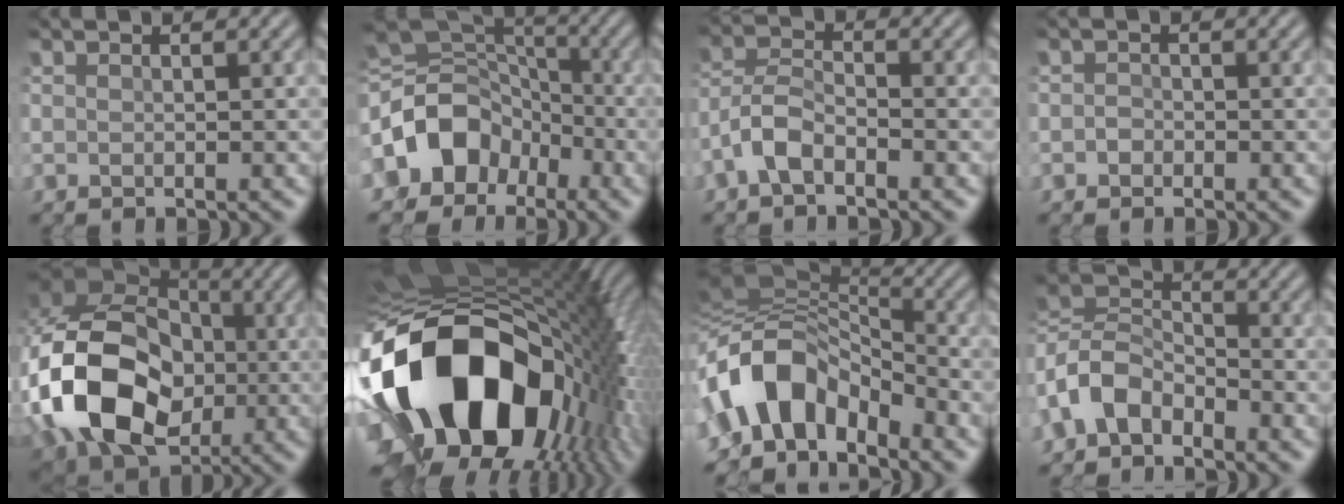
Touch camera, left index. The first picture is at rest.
{"total": 8.7, "force": [-3.0, 6.7, 4.8], "torque": [-0.093, 0.014, -0.065]}
{"total": 3.2, "force": [-2.1, 1.2, 2.0], "torque": [-0.046, 0.013, -0.050]}
{"total": 0.6, "force": [-0.3, 0.5, 0.2], "torque": [0.004, 0.005, -0.008]}
{"total": 15.1, "force": [-2.3, 11.4, 9.7], "torque": [-0.217, -0.009, -0.039]}
{"total": 20.4, "force": [-3.7, 13.0, 15.3], "torque": [-0.313, -0.037, -0.047]}
{"total": 9.1, "force": [-4.0, 5.5, 6.0], "torque": [-0.104, 0.019, -0.082]}
{"total": 5.8, "force": [-3.1, 3.7, 3.3], "torque": [-0.076, 0.010, -0.078]}